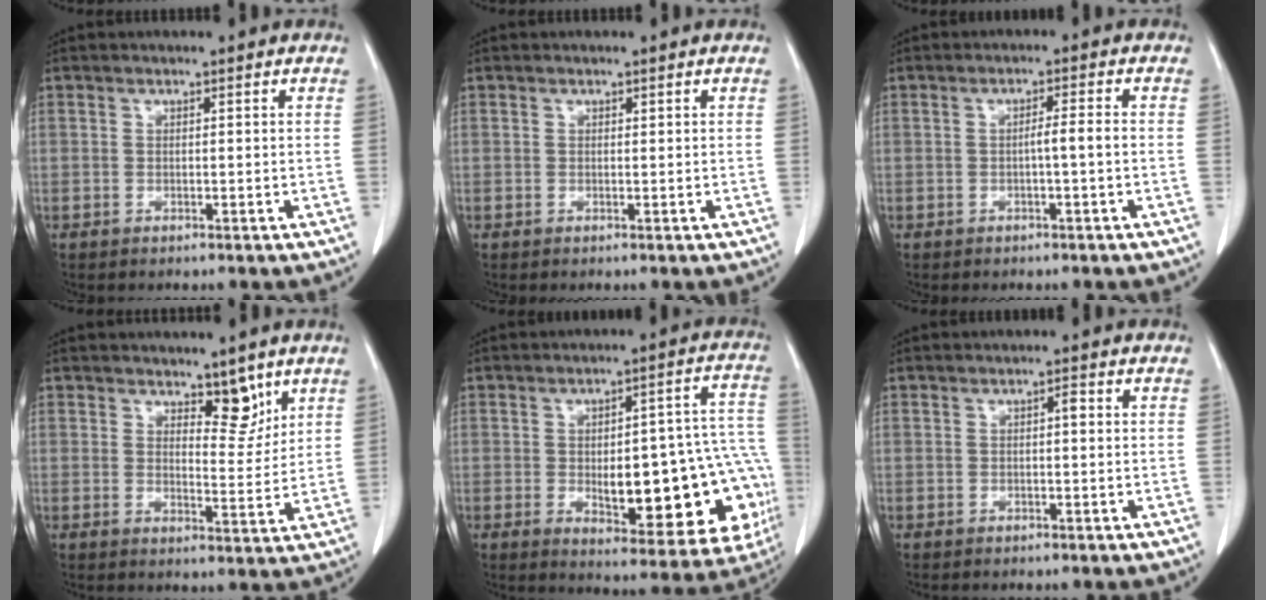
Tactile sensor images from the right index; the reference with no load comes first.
{"total": 0.0}
{"total": 2.3, "force": [-0.5, -0.2, 2.2], "torque": [-0.034, 0.003, -0.008]}
{"total": 5.0, "force": [3.4, 2.0, 2.9], "torque": [-0.033, -0.009, 0.053]}
{"total": 21.3, "force": [-4.0, 7.3, 19.7], "torque": [-0.169, 0.037, -0.022]}
{"total": 1.0, "force": [0.1, 0.3, 1.0], "torque": [-0.015, 0.004, 0.001]}